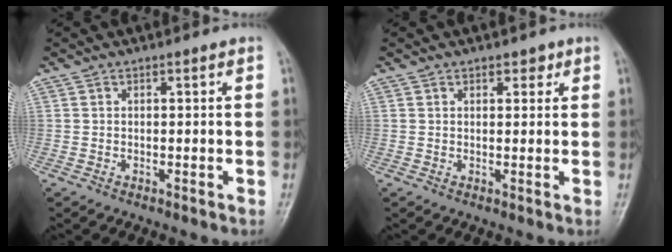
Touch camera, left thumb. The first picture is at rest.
{"total": 2.1, "force": [1.2, 1.3, 1.1], "torque": [0.002, -0.004, 0.014]}